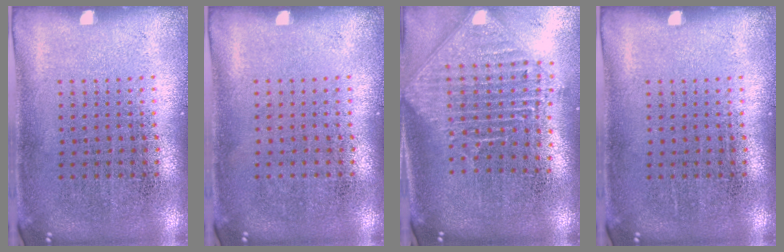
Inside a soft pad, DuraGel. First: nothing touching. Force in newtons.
{"total": 0.0}
{"total": 2.4, "press": 1.8, "slide": 1.5}
{"total": 0.0}